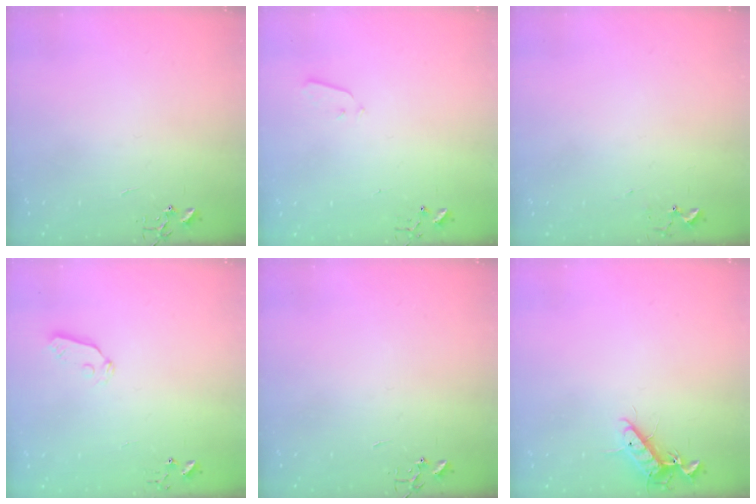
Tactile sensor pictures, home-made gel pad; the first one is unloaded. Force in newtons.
{"total": 3.3, "press": 3.2, "slide": 0.7}
{"total": 5.4, "press": 5.4, "slide": 0.7}
{"total": 5.0, "press": 4.9, "slide": 0.6}
{"total": 0.0}
{"total": 11.0, "press": 10.9, "slide": 1.9}